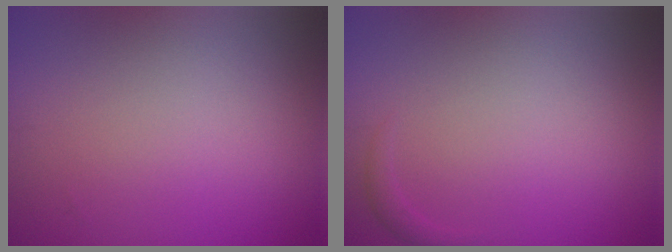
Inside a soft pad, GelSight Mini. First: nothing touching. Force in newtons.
{"total": 0.6, "press": 0.6, "slide": 0.1}